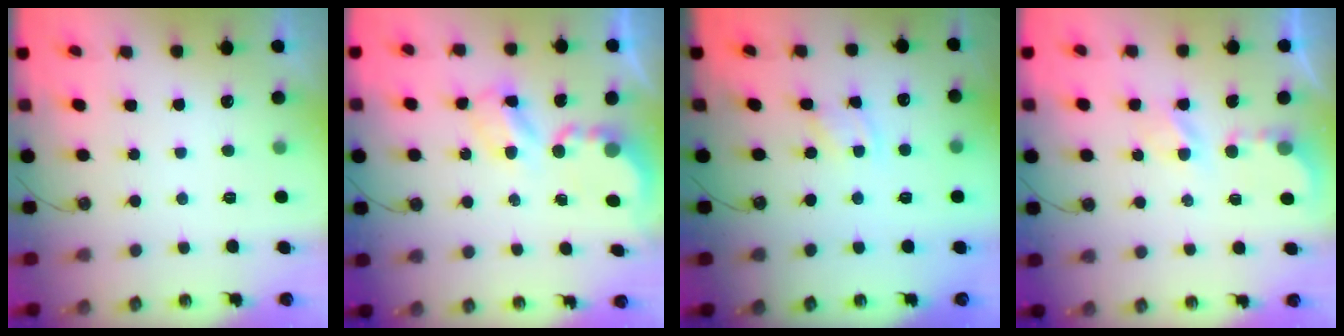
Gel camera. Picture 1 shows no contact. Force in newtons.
{"total": 5.3, "press": 5.2, "slide": 0.5}
{"total": 2.3, "press": 2.3, "slide": 0.4}
{"total": 4.7, "press": 4.7, "slide": 0.3}